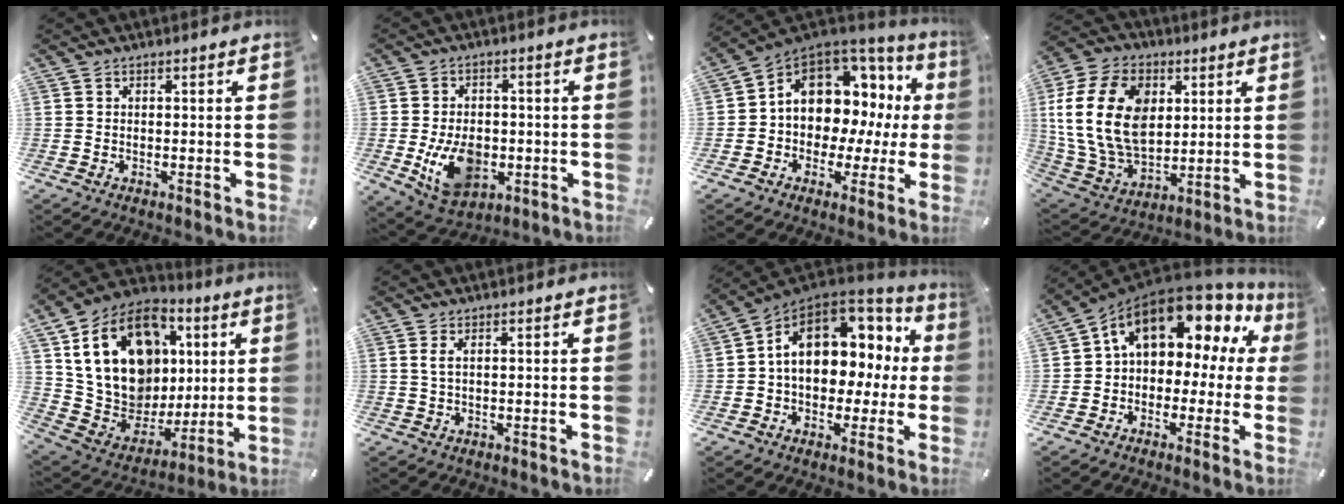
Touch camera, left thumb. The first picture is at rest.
{"total": 12.0, "force": [-2.2, 8.6, 8.0], "torque": [-0.151, 0.001, -0.036]}
{"total": 10.8, "force": [3.7, 8.7, 5.2], "torque": [-0.094, -0.040, 0.070]}
{"total": 19.5, "force": [3.7, 14.4, 12.6], "torque": [-0.280, -0.006, 0.066]}
{"total": 22.5, "force": [6.5, 17.8, 12.2], "torque": [-0.226, -0.028, 0.141]}
{"total": 2.0, "force": [0.5, 0.4, 1.8], "torque": [-0.037, 0.002, 0.008]}
{"total": 15.0, "force": [3.2, 11.0, 9.8], "torque": [-0.145, -0.007, 0.064]}
{"total": 15.0, "force": [7.9, 9.1, 8.9], "torque": [-0.139, -0.052, 0.138]}